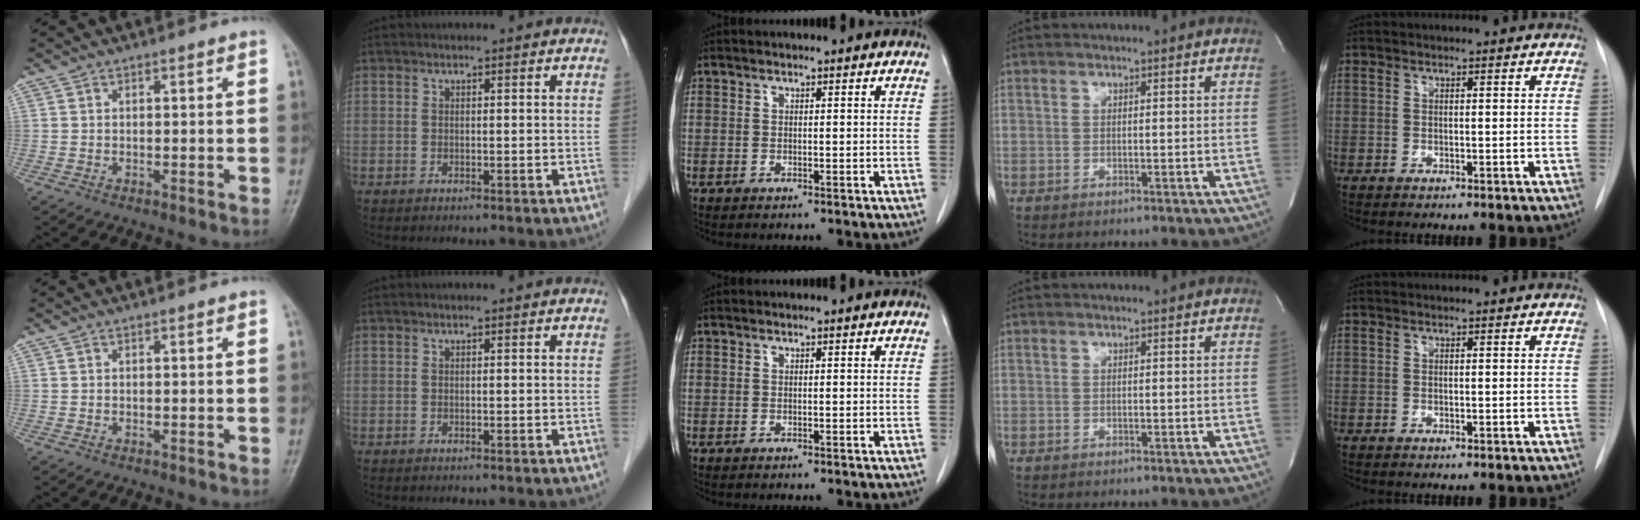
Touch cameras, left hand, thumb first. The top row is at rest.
{}